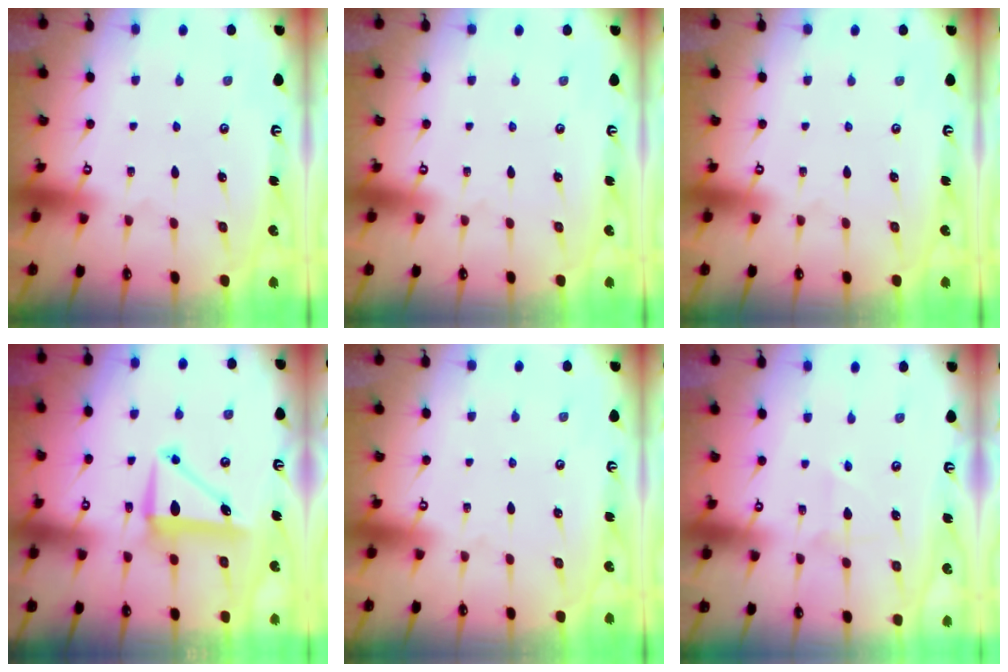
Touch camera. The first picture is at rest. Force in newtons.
{"total": 0.0}
{"total": 0.0}
{"total": 8.4, "press": 8.0, "slide": 2.5}
{"total": 0.0}
{"total": 3.2, "press": 3.1, "slide": 0.5}